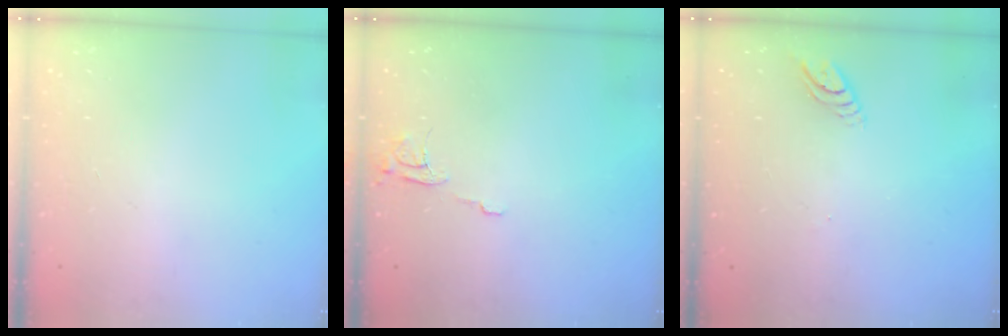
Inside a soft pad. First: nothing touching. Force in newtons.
{"total": 6.3, "press": 6.3, "slide": 0.5}
{"total": 4.1, "press": 4.1, "slide": 0.5}